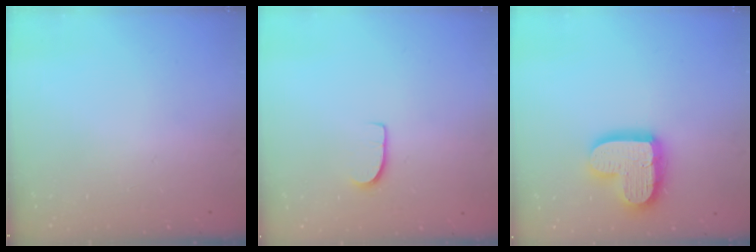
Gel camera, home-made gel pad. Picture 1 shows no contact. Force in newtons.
{"total": 6.7, "press": 6.7, "slide": 0.3}
{"total": 15.6, "press": 15.5, "slide": 1.3}